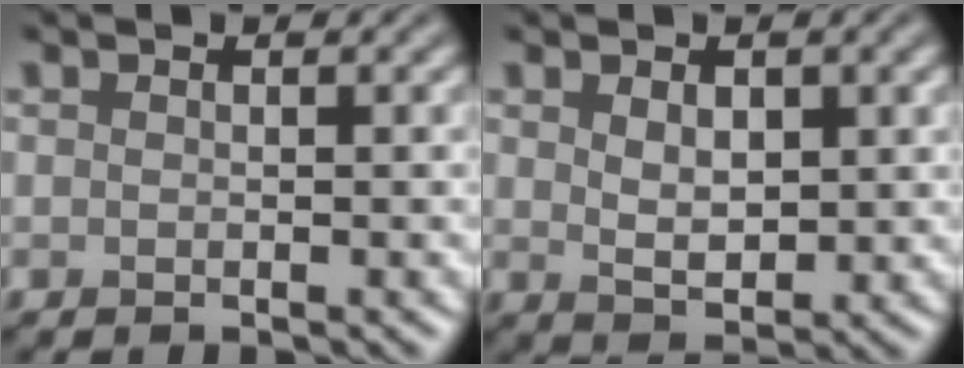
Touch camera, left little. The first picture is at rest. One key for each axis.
{"total": 3.1, "fx": 0.8, "fy": 1.8, "fz": 2.4, "tx": -0.045, "ty": -0.005, "tz": 0.020}